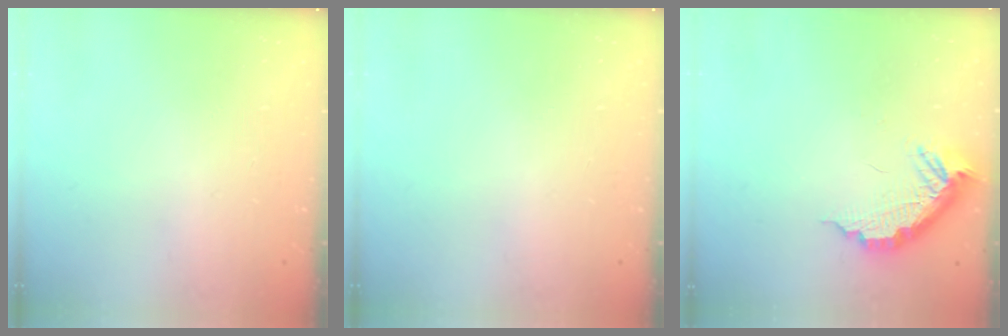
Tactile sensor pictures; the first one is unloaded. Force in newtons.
{"total": 0.0}
{"total": 12.1, "press": 12.1, "slide": 0.6}